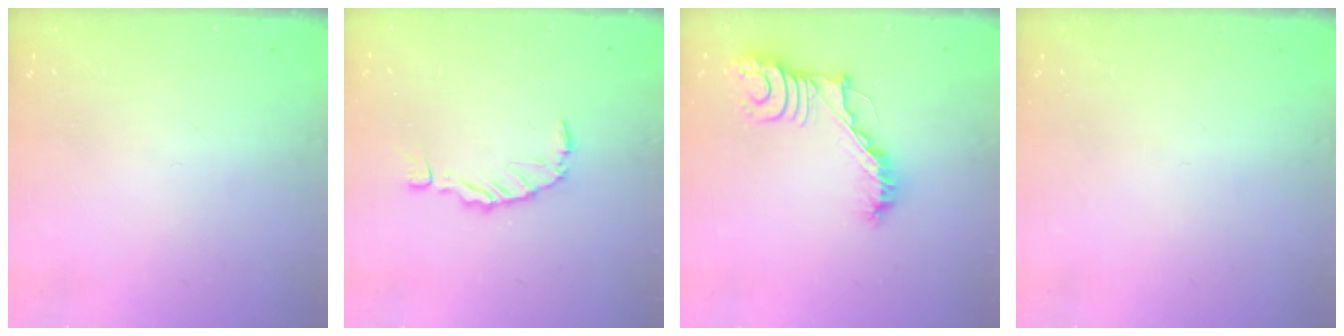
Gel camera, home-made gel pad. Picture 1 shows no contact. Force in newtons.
{"total": 0.0}
{"total": 12.8, "press": 12.8, "slide": 0.3}
{"total": 0.0}